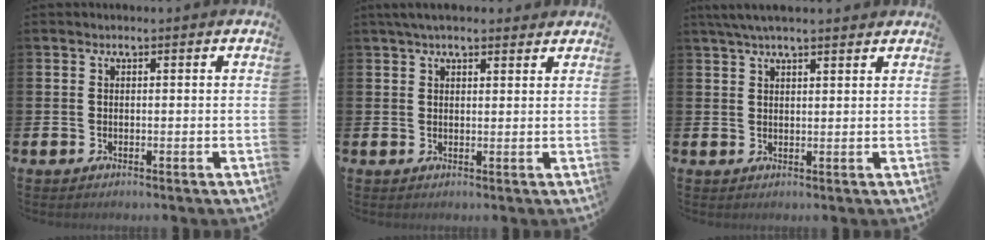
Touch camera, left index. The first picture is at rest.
{"total": 3.3, "force": [2.9, 0.9, 1.3], "torque": [-0.027, -0.003, 0.051]}
{"total": 4.0, "force": [3.3, 0.8, 2.0], "torque": [-0.043, -0.002, 0.061]}